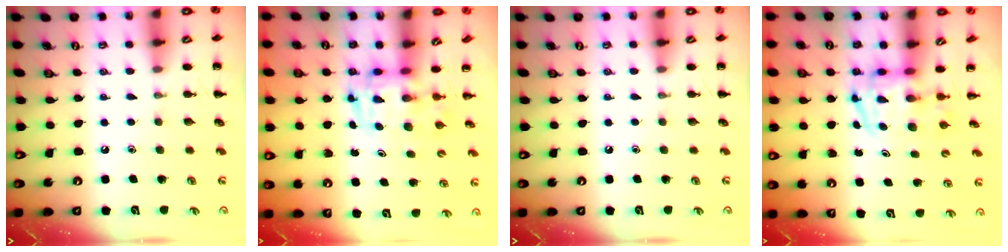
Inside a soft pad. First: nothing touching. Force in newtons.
{"total": 2.9, "press": 2.8, "slide": 0.5}
{"total": 0.0}
{"total": 3.7, "press": 3.7, "slide": 0.6}